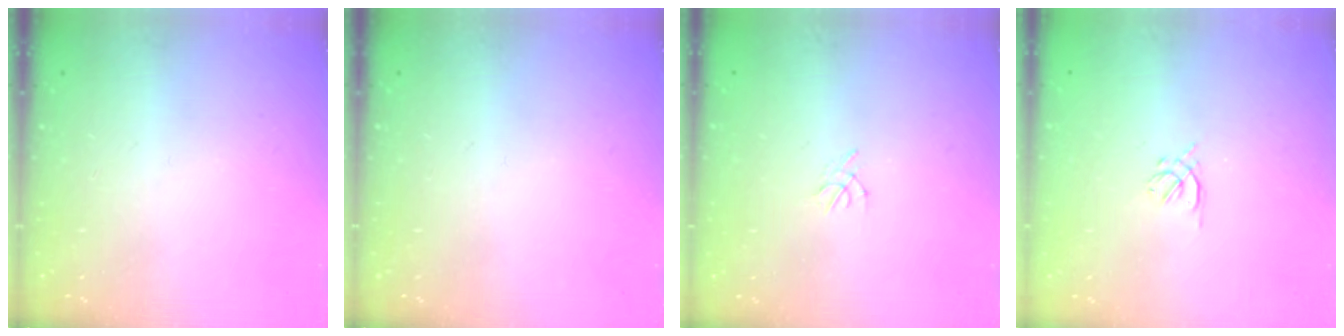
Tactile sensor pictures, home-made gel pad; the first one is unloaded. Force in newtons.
{"total": 0.0}
{"total": 1.3, "press": 1.2, "slide": 0.4}
{"total": 1.6, "press": 1.5, "slide": 0.6}